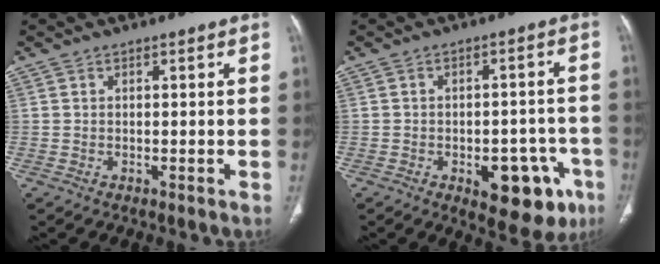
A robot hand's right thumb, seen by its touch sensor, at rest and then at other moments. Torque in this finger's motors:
{"motor_torque": [0.98, 1.07, -0.12, 0.05, 0.24]}